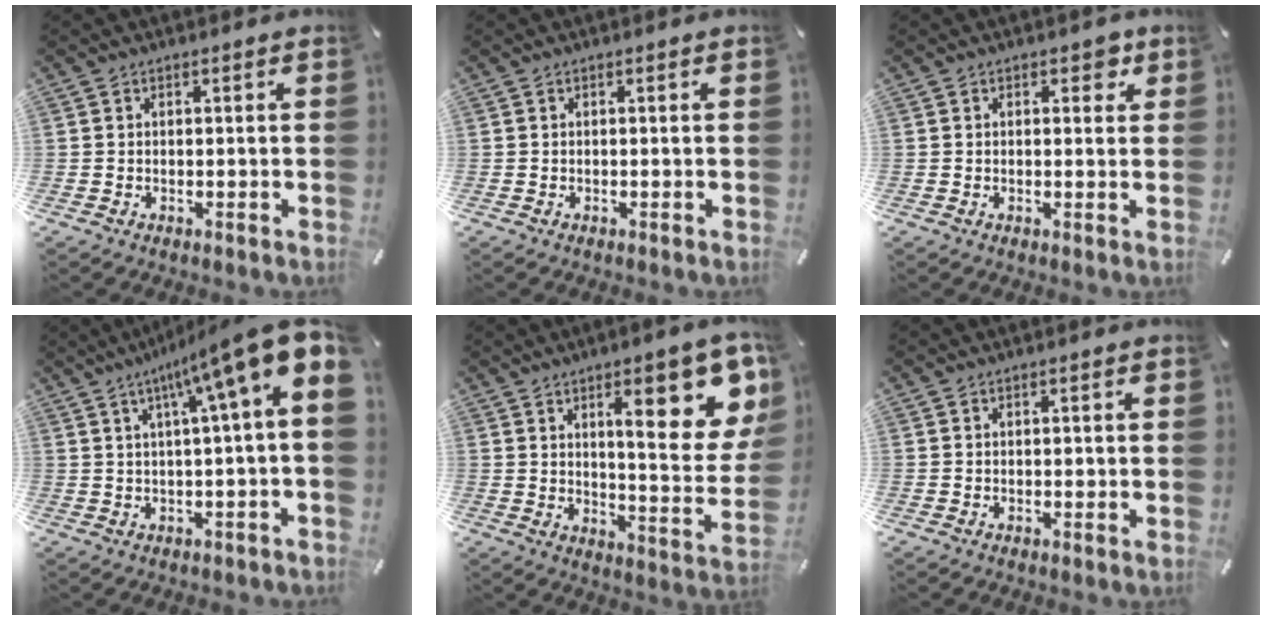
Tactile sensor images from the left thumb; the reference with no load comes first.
{"total": 0.0}
{"total": 2.9, "force": [1.2, 1.7, 2.0], "torque": [-0.012, -0.004, 0.011]}
{"total": 14.0, "force": [6.3, 0.8, 12.5], "torque": [-0.194, -0.054, 0.088]}
{"total": 19.3, "force": [8.9, 5.9, 16.1], "torque": [-0.220, -0.050, 0.129]}
{"total": 0.9, "force": [0.0, 0.5, 0.7], "torque": [-0.015, 0.002, -0.001]}